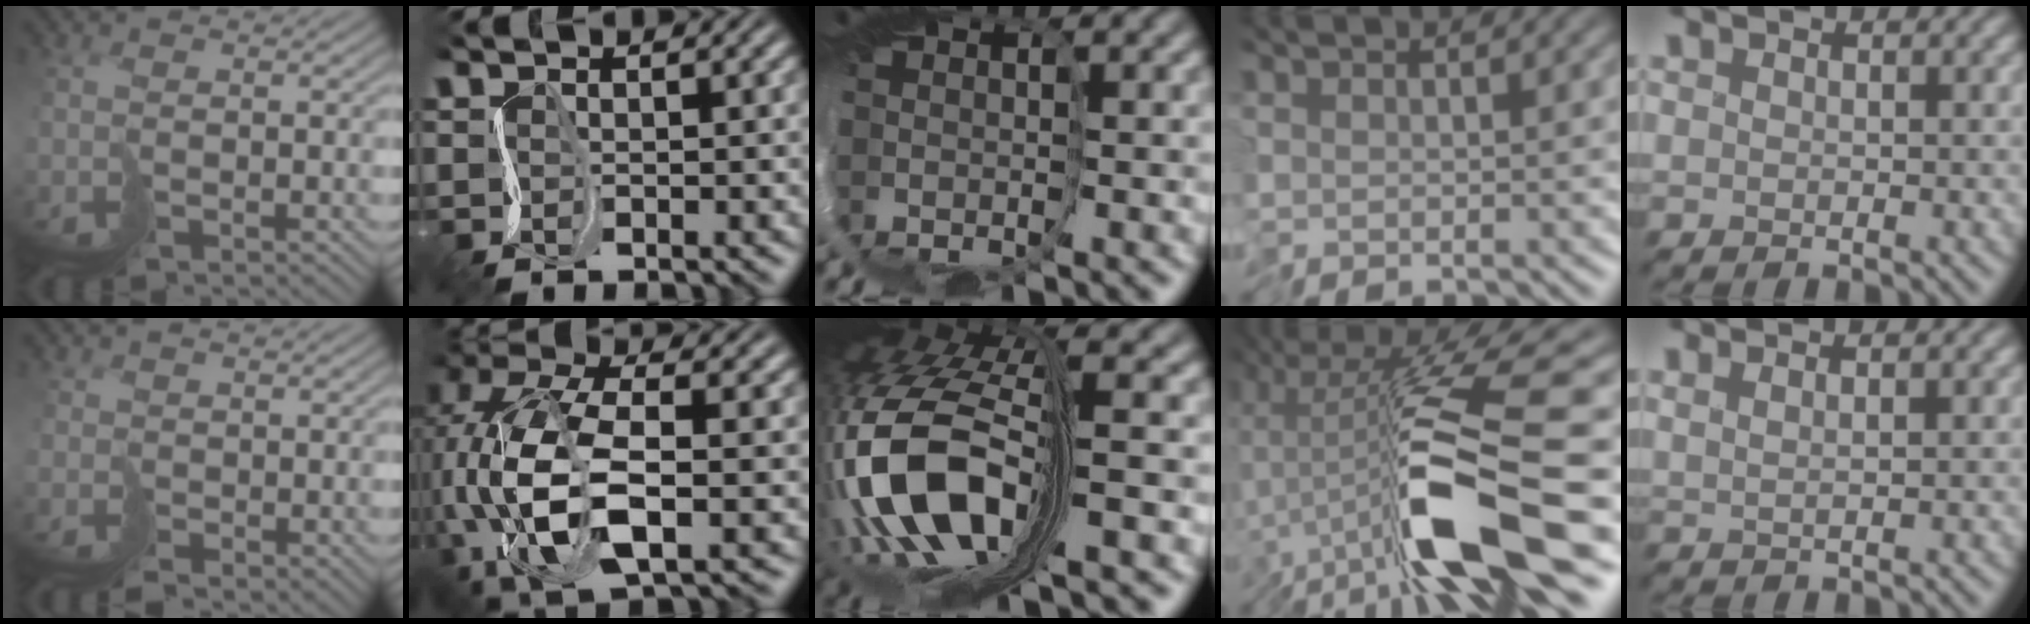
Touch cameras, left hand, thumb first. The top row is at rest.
{"thumb": {"total": 1.6, "force": [0.2, 1.4, 0.9], "torque": [-0.020, -0.004, 0.009]}, "index": {"total": 10.5, "force": [-2.4, 5.3, 8.7], "torque": [-0.194, 0.000, -0.048]}, "middle": {"total": 11.7, "force": [-4.1, 4.1, 10.1], "torque": [-0.277, -0.009, -0.067]}, "ring": {"total": 13.1, "force": [-5.2, 2.3, 11.8], "torque": [-0.203, 0.011, -0.094]}, "little": {"total": 2.8, "force": [1.7, 1.0, 2.0], "torque": [-0.008, 0.019, -0.005]}}